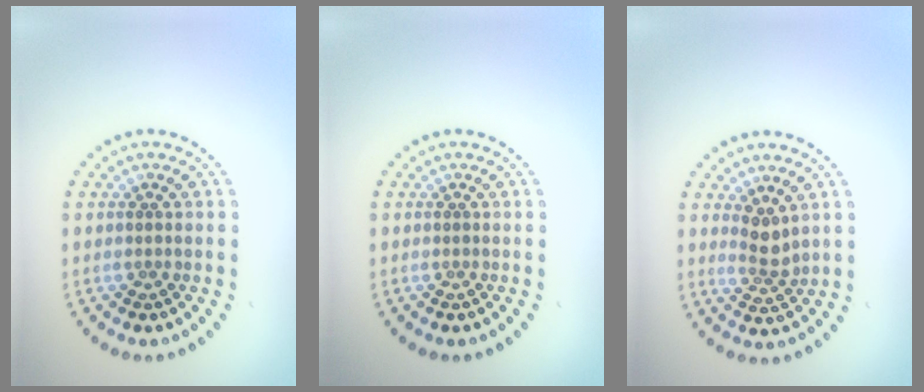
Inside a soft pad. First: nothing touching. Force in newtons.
{"total": 0.0}
{"total": 2.1, "press": 1.6, "slide": 1.3}